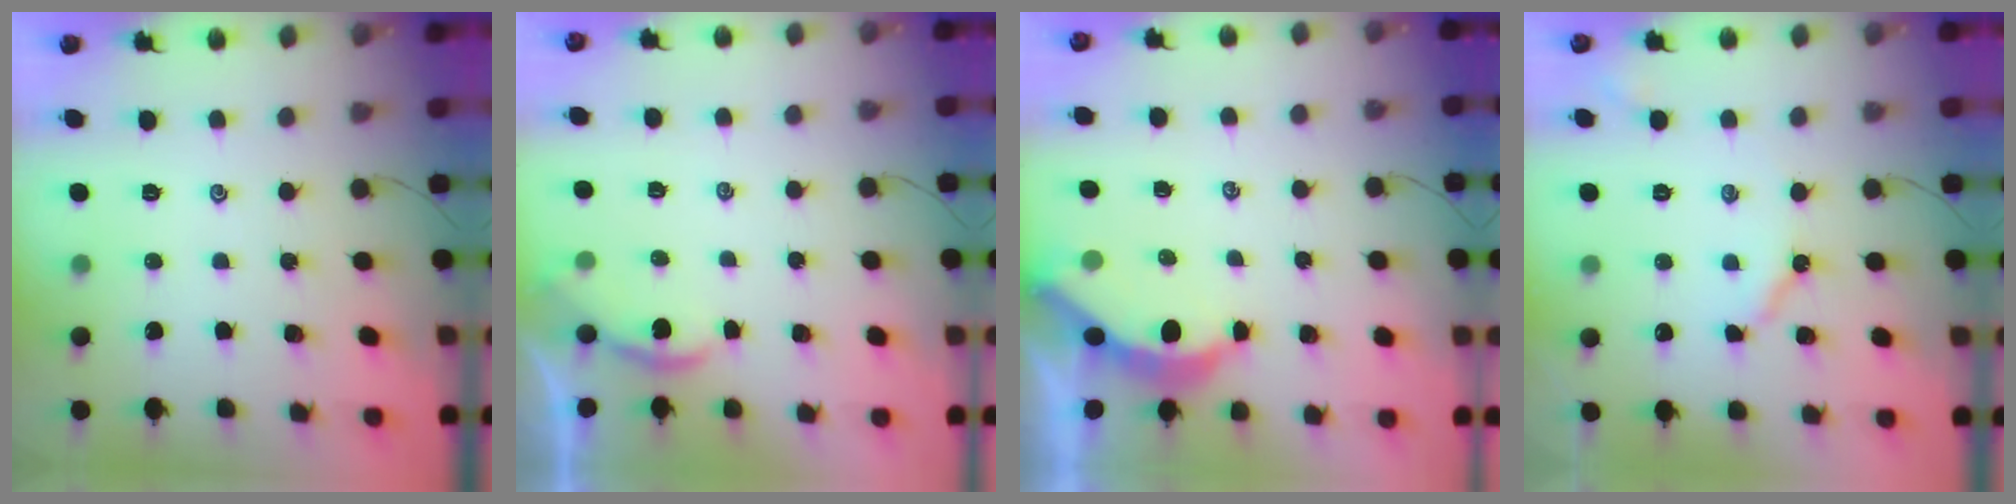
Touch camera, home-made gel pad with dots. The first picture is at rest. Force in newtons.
{"total": 1.2, "press": 1.1, "slide": 0.1}
{"total": 3.9, "press": 3.9, "slide": 0.5}
{"total": 4.1, "press": 4.1, "slide": 0.3}